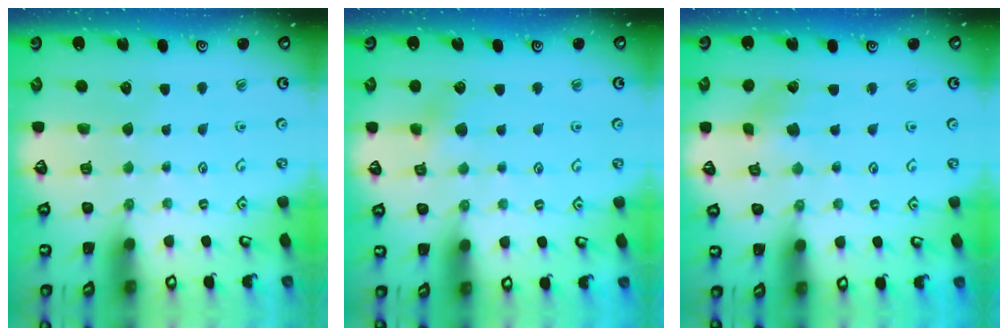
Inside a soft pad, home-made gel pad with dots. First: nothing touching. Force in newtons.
{"total": 4.2, "press": 4.2, "slide": 0.6}
{"total": 2.4, "press": 2.3, "slide": 0.5}